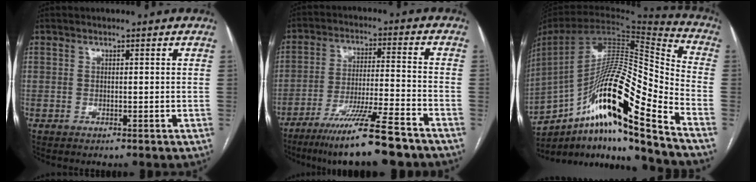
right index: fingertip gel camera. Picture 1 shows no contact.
{"total": 13.6, "force": [-10.2, -0.1, 9.0], "torque": [-0.157, -0.030, -0.172]}
{"total": 24.1, "force": [-14.6, 1.6, 19.1], "torque": [-0.325, 0.009, -0.258]}